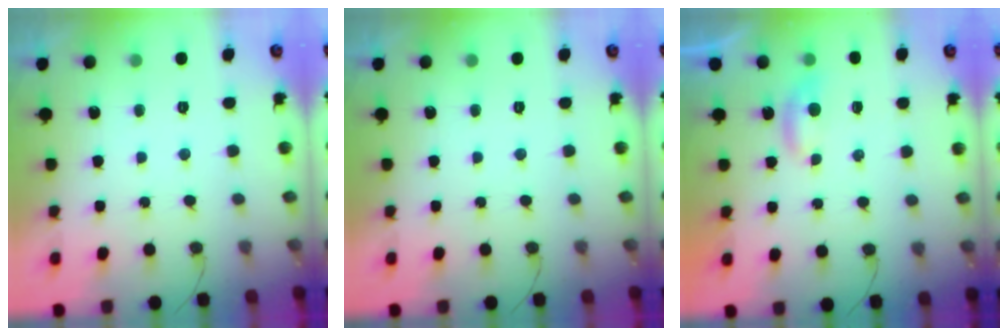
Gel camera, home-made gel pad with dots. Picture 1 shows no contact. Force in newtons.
{"total": 0.0}
{"total": 3.5, "press": 3.5, "slide": 0.4}